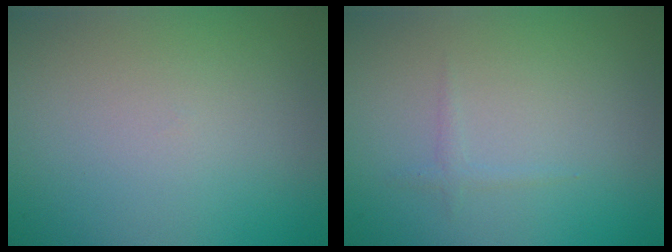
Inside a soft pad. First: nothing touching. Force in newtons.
{"total": 0.6, "press": 0.6, "slide": 0.0}